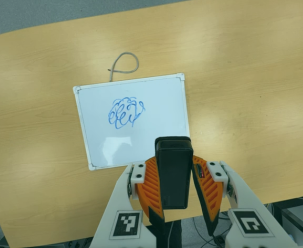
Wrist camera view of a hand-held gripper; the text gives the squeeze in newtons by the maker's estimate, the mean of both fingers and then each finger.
{"total": 8.1, "left": 6.6, "right": 9.6}